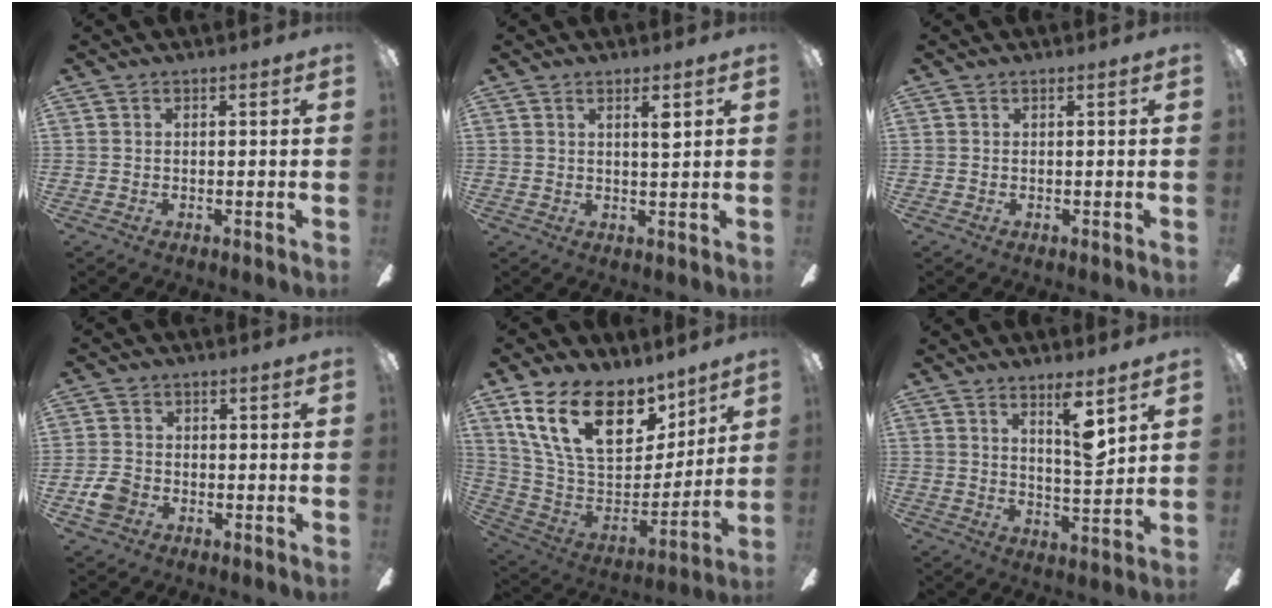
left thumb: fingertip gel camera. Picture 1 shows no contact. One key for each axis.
{"total": 3.0, "fx": 1.6, "fy": 0.2, "fz": 2.5, "tx": -0.038, "ty": -0.006, "tz": 0.023}
{"total": 0.0}
{"total": 4.9, "fx": -2.1, "fy": 3.7, "fz": 2.4, "tx": -0.049, "ty": 0.012, "tz": -0.038}
{"total": 23.3, "fx": 13.3, "fy": 12.5, "fz": 14.4, "tx": -0.278, "ty": -0.076, "tz": 0.243}
{"total": 8.3, "fx": 5.1, "fy": 1.2, "fz": 6.4, "tx": -0.097, "ty": -0.029, "tz": 0.078}